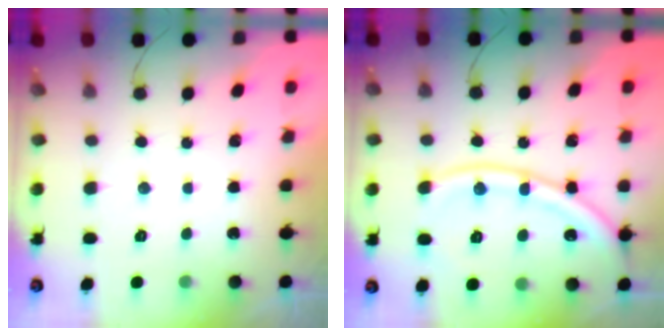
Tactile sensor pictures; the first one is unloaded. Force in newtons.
{"total": 14.0, "press": 13.9, "slide": 1.6}